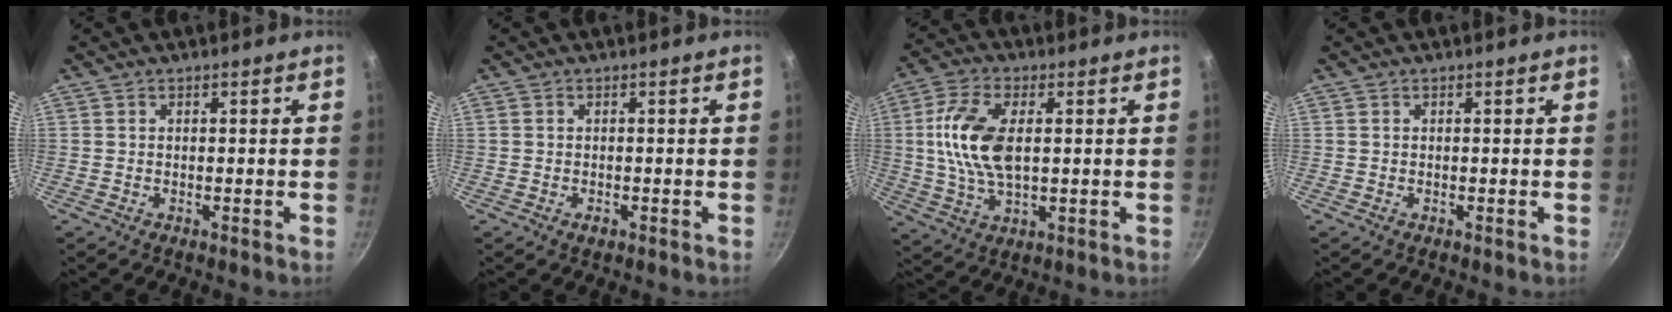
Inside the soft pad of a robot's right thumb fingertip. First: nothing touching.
{"total": 1.2, "force": [-0.6, 0.7, 0.7], "torque": [-0.010, 0.000, -0.010]}
{"total": 12.5, "force": [1.6, 6.6, 10.5], "torque": [-0.201, 0.007, 0.026]}
{"total": 0.0}